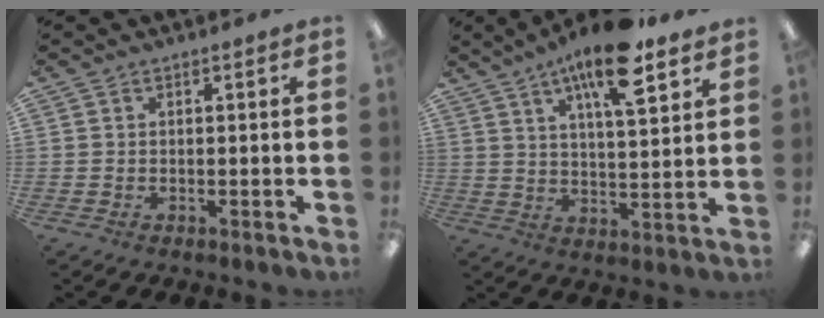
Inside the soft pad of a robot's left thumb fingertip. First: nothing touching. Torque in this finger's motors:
{"motor_torque": [0.41, 0.46, 1.72, -1.03, 0.41]}